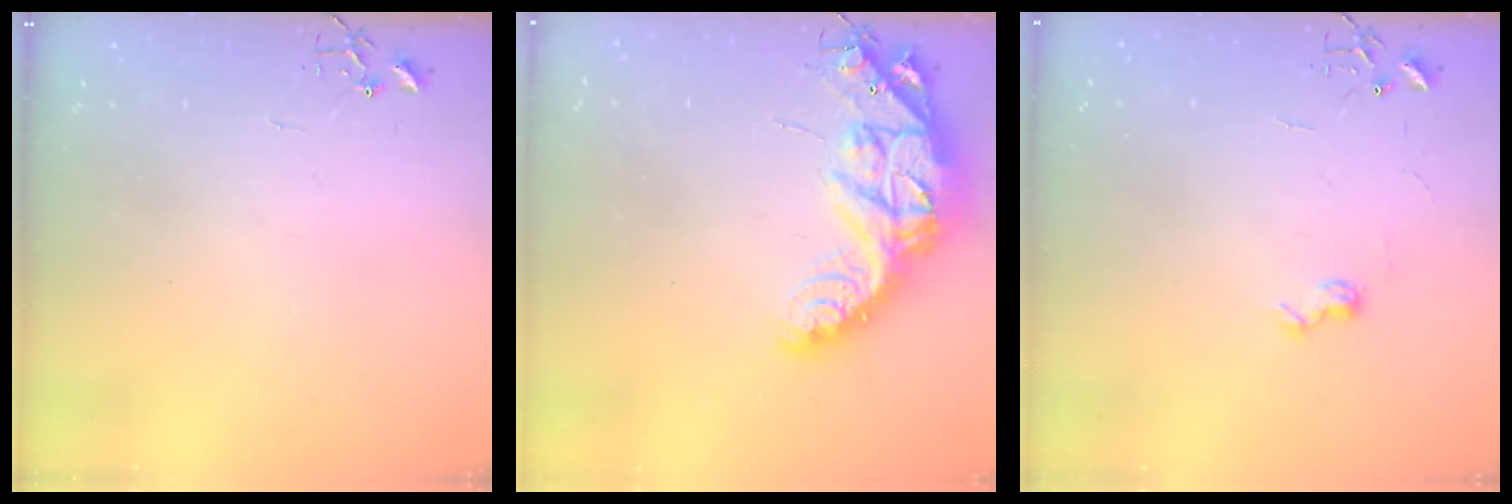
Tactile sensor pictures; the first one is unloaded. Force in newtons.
{"total": 19.5, "press": 19.4, "slide": 1.3}
{"total": 6.0, "press": 6.0, "slide": 0.7}